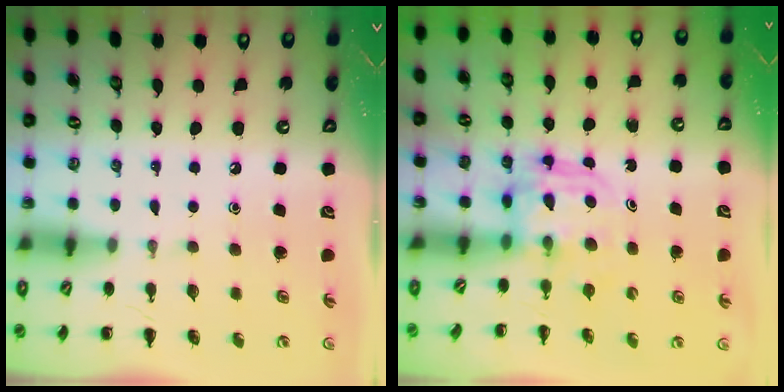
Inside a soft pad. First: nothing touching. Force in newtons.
{"total": 3.6, "press": 3.6, "slide": 0.2}